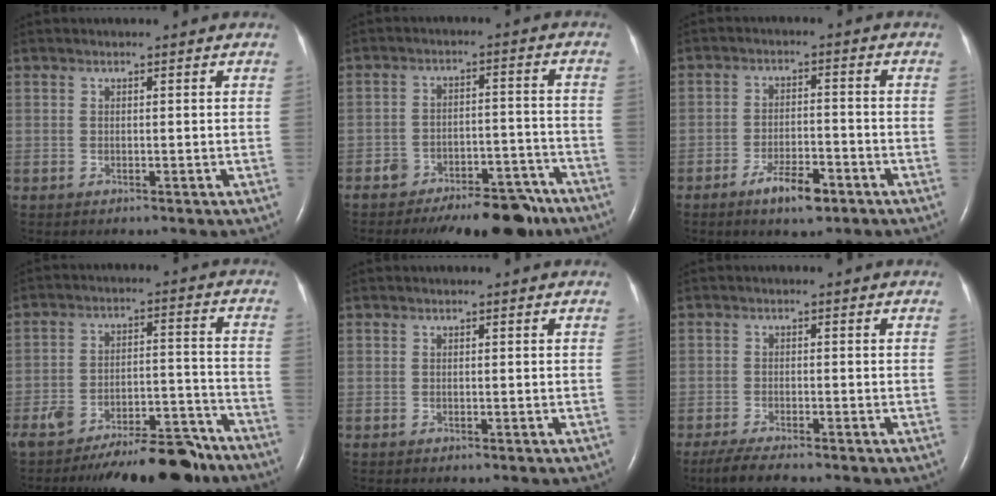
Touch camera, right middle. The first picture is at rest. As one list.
[{"total": 12.3, "force": [-10.0, 4.4, 5.8], "torque": [-0.057, 0.022, -0.146]}, {"total": 6.0, "force": [-3.8, 1.7, 4.3], "torque": [-0.081, -0.002, -0.061]}, {"total": 14.7, "force": [-12.6, 3.4, 6.7], "torque": [-0.086, 0.024, -0.192]}, {"total": 0.0}, {"total": 4.5, "force": [-3.7, 0.4, 2.6], "torque": [-0.050, -0.013, -0.064]}]